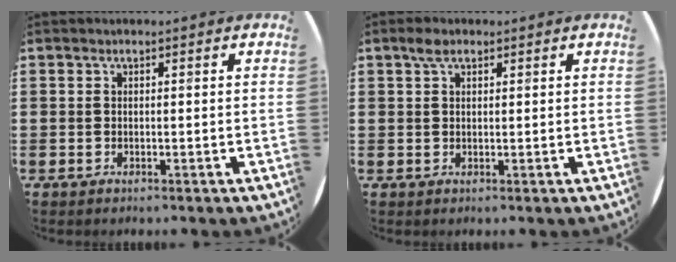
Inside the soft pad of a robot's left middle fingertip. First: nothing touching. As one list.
[{"total": 2.1, "force": [1.4, 1.2, 1.1], "torque": [-0.018, 0.002, 0.023]}]